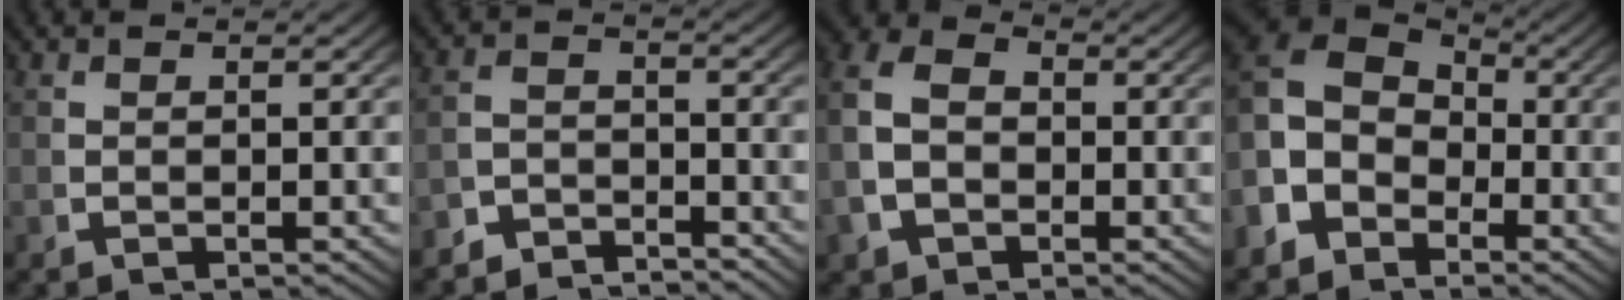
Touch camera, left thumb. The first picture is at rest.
{"total": 4.2, "force": [-4.1, 0.9, 0.3], "torque": [0.007, -0.014, -0.073]}
{"total": 5.8, "force": [-0.2, 4.6, 3.6], "torque": [-0.085, -0.006, 0.000]}
{"total": 9.0, "force": [1.8, 6.8, 5.6], "torque": [-0.112, -0.001, 0.027]}